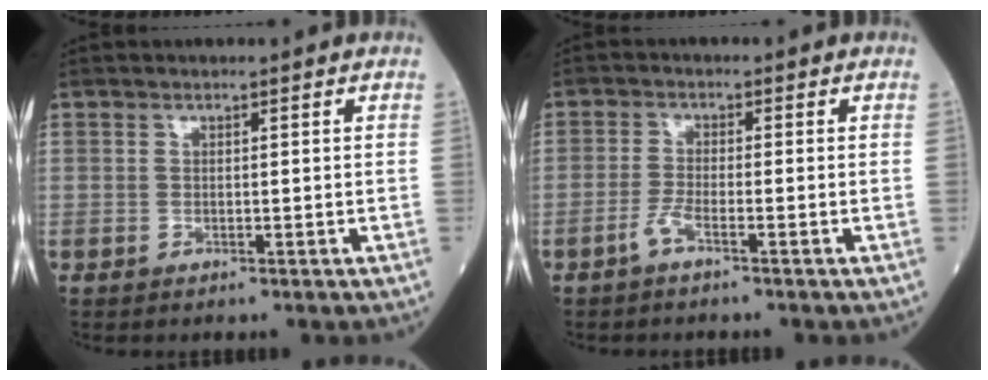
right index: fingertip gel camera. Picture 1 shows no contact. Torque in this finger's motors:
{"motor_torque": [0.50, -0.20, 0.15, 0.01]}